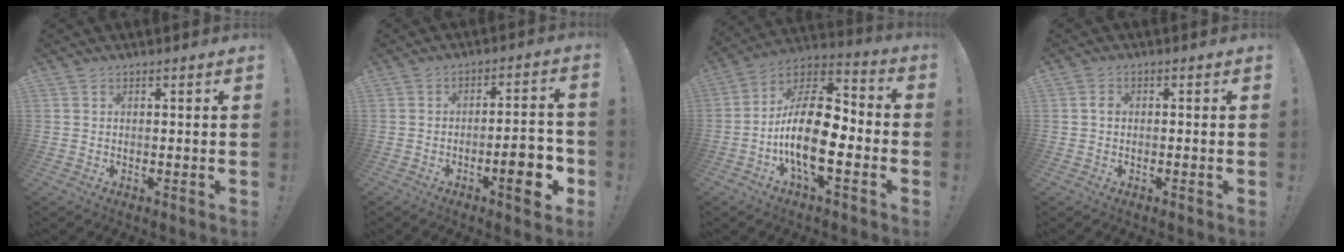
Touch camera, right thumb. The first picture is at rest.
{"total": 10.7, "force": [-4.1, 2.9, 9.4], "torque": [-0.117, 0.009, -0.066]}
{"total": 19.1, "force": [-4.8, 8.5, 16.4], "torque": [-0.317, 0.023, -0.080]}
{"total": 1.4, "force": [-0.5, 1.0, 1.0], "torque": [-0.020, 0.007, -0.009]}